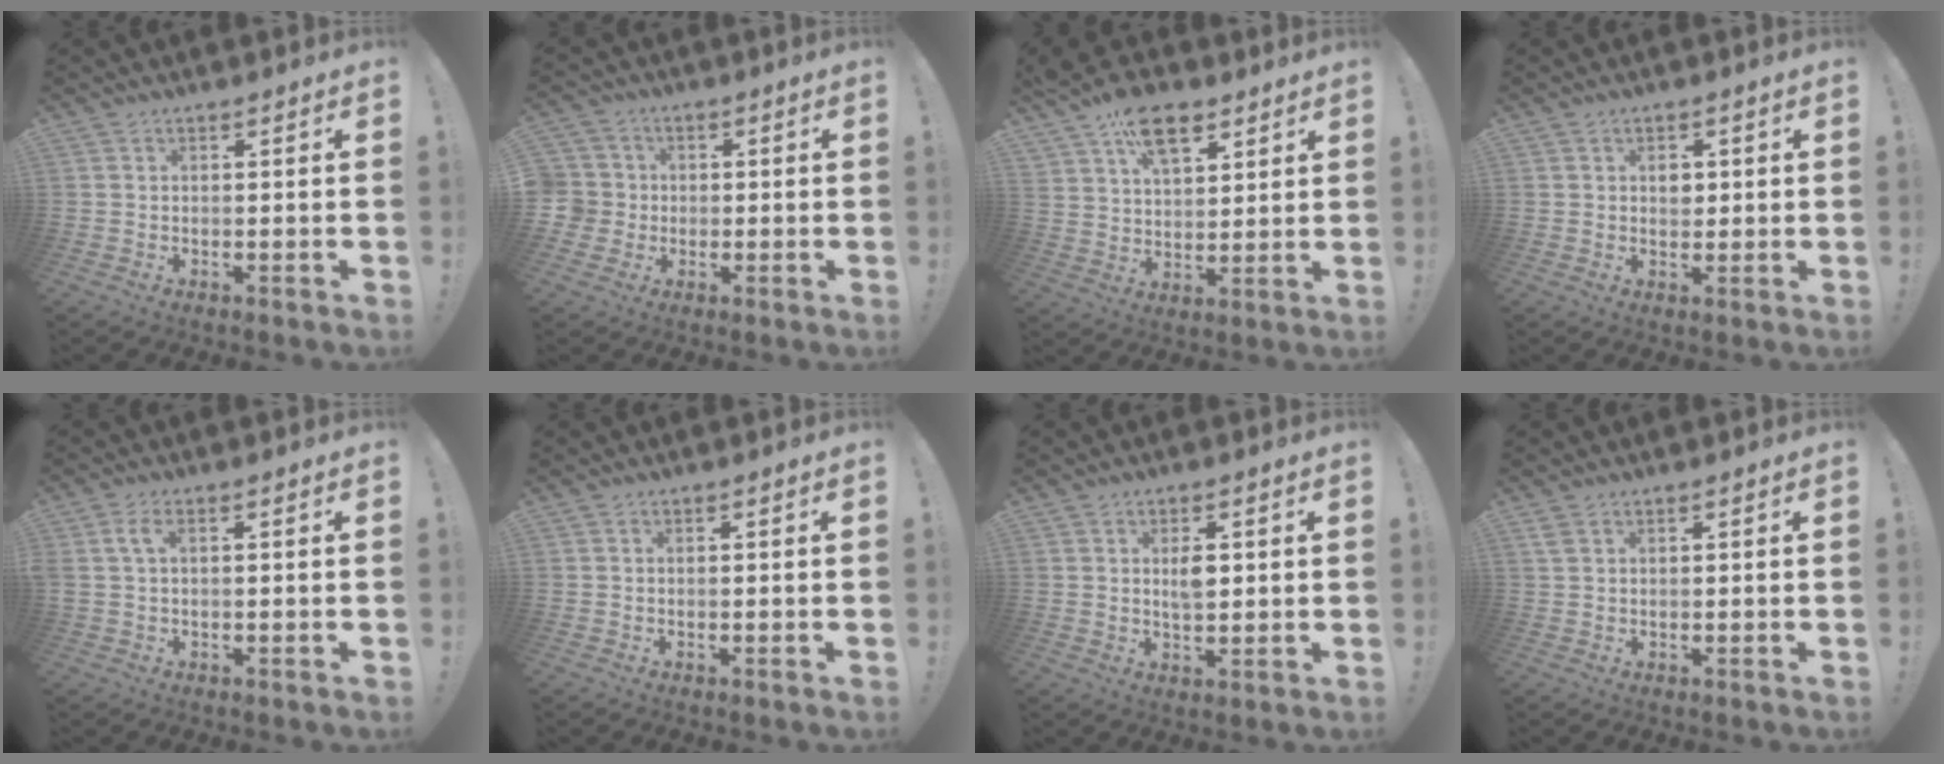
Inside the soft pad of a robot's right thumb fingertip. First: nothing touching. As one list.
[{"total": 6.2, "force": [-0.4, 6.0, 1.5], "torque": [-0.039, 0.010, -0.005]}, {"total": 13.2, "force": [8.3, 7.5, 7.1], "torque": [-0.117, -0.035, 0.152]}, {"total": 3.3, "force": [0.5, 2.7, 1.8], "torque": [-0.018, -0.001, 0.002]}, {"total": 3.3, "force": [0.7, 1.2, 3.0], "torque": [-0.072, 0.006, 0.012]}, {"total": 0.0}, {"total": 4.6, "force": [0.9, 2.5, 3.7], "torque": [-0.047, -0.006, 0.009]}, {"total": 2.2, "force": [1.3, 1.1, 1.4], "torque": [-0.021, -0.001, 0.023]}]